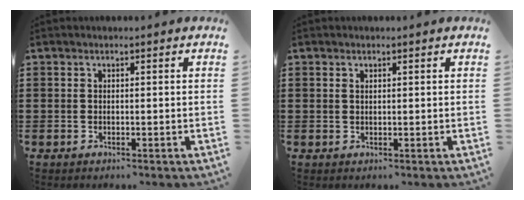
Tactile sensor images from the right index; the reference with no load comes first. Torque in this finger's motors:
{"motor_torque": [-0.85, 0.88, -0.02, -0.01]}